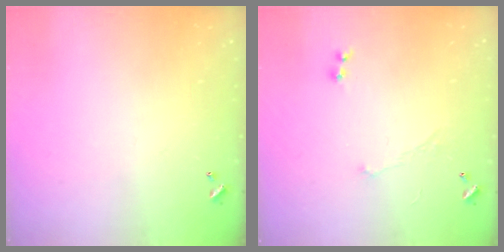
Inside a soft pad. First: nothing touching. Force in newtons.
{"total": 1.2, "press": 1.0, "slide": 0.8}